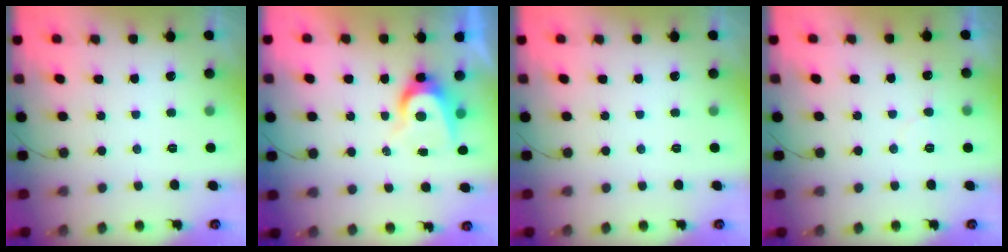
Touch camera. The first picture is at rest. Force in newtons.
{"total": 6.7, "press": 6.7, "slide": 0.3}
{"total": 0.0}
{"total": 4.6, "press": 4.6, "slide": 0.3}